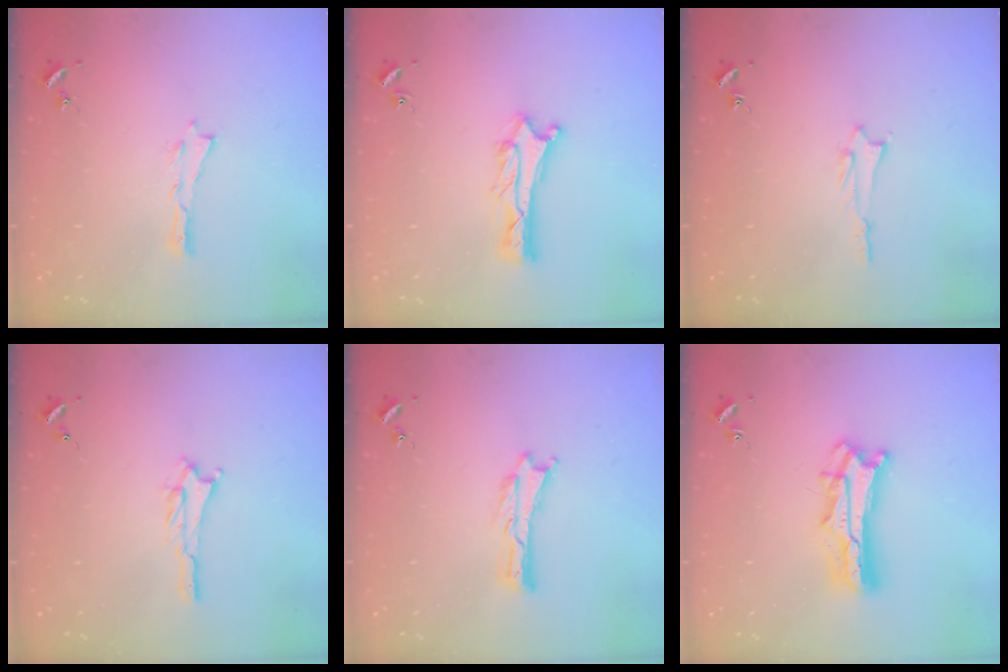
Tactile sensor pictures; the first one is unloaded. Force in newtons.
{"total": 1.2, "press": 1.1, "slide": 0.1}
{"total": 1.4, "press": 1.4, "slide": 0.2}
{"total": 1.5, "press": 1.5, "slide": 0.3}
{"total": 0.0}
{"total": 7.6, "press": 7.5, "slide": 0.7}